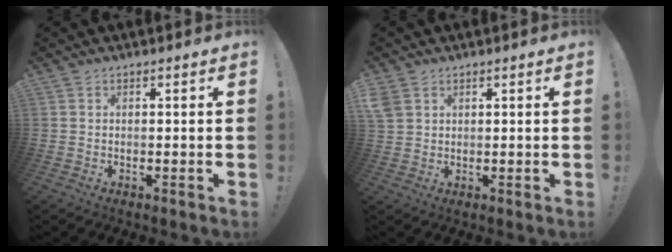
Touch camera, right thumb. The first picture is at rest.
{"total": 3.9, "force": [2.2, 2.7, 1.6], "torque": [-0.026, -0.005, 0.046]}